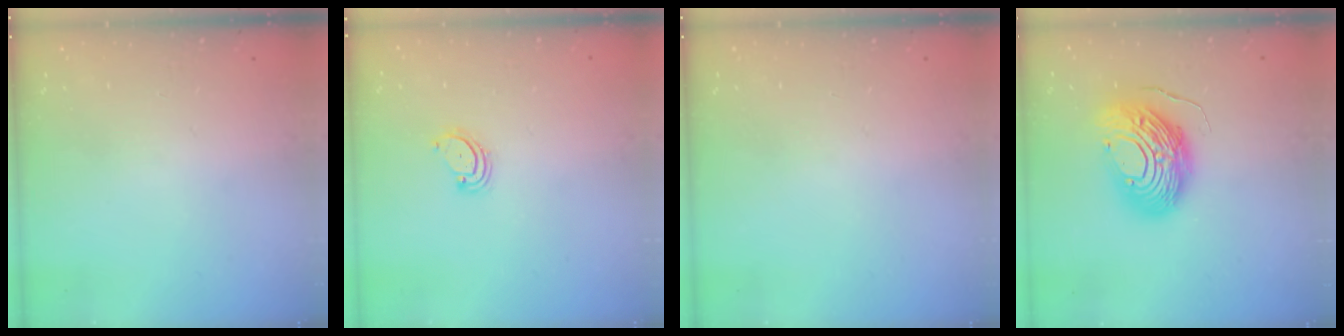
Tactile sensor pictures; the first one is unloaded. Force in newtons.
{"total": 3.0, "press": 3.0, "slide": 0.4}
{"total": 0.0}
{"total": 16.1, "press": 16.0, "slide": 1.6}